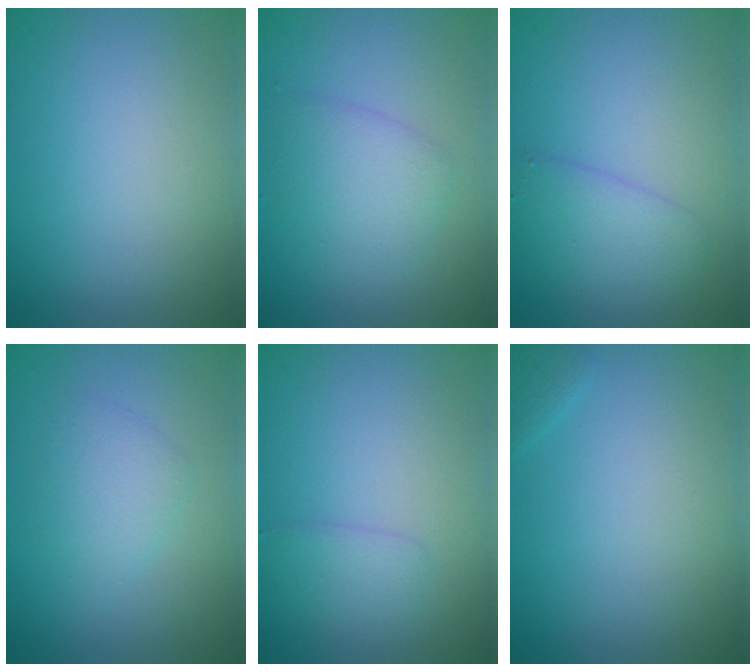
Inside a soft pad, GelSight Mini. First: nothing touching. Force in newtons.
{"total": 3.2, "press": 3.2, "slide": 0.1}
{"total": 2.8, "press": 2.8, "slide": 0.1}
{"total": 2.2, "press": 2.2, "slide": 0.0}
{"total": 1.5, "press": 1.5, "slide": 0.1}
{"total": 0.7, "press": 0.7, "slide": 0.1}